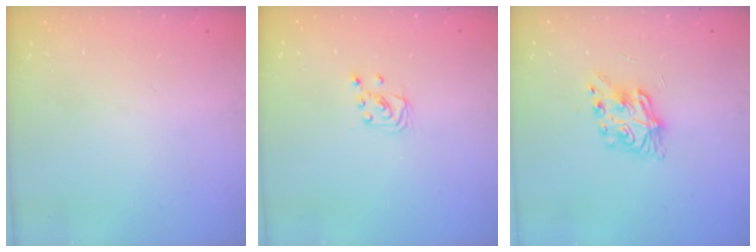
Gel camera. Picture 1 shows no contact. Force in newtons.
{"total": 2.3, "press": 2.2, "slide": 0.3}
{"total": 8.4, "press": 8.3, "slide": 0.3}